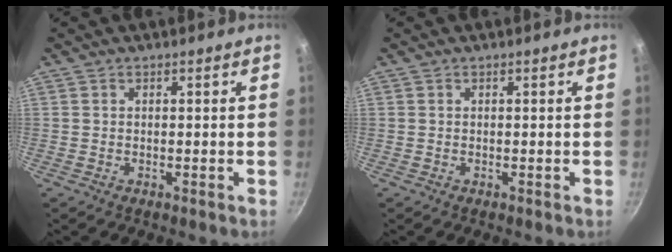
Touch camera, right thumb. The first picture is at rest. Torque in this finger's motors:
{"motor_torque": [-0.16, -0.08, 0.20, 0.00, 0.01]}